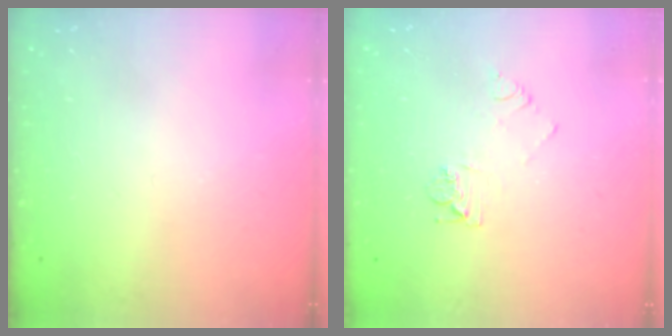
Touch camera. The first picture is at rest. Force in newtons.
{"total": 5.6, "press": 5.6, "slide": 0.5}